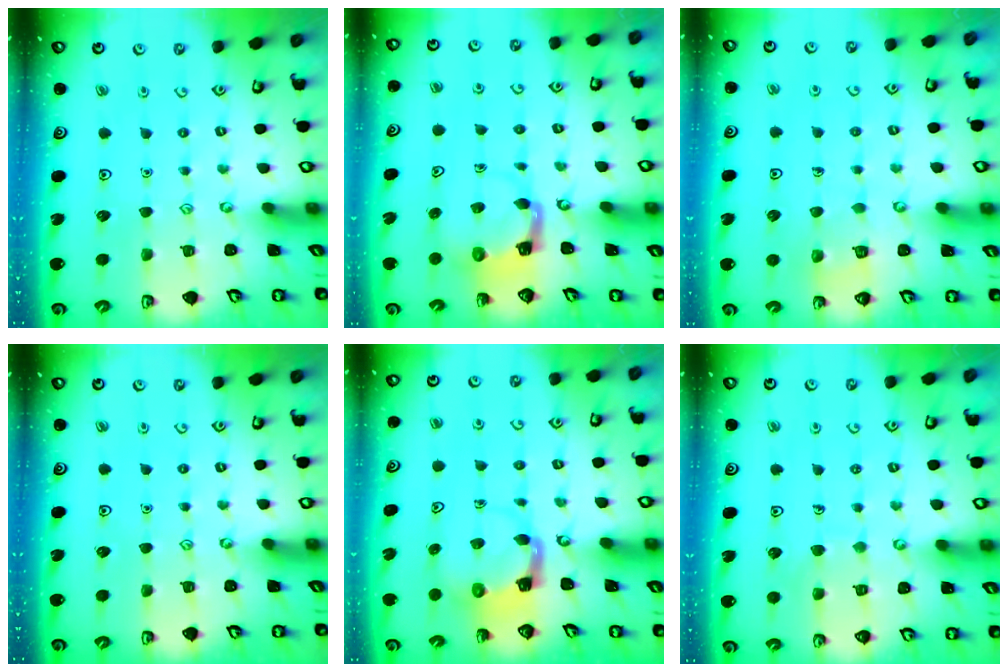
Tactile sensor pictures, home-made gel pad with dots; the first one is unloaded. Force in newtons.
{"total": 3.9, "press": 3.9, "slide": 0.7}
{"total": 2.5, "press": 2.5, "slide": 0.1}
{"total": 0.0}
{"total": 3.8, "press": 3.7, "slide": 0.6}
{"total": 4.9, "press": 4.9, "slide": 0.4}